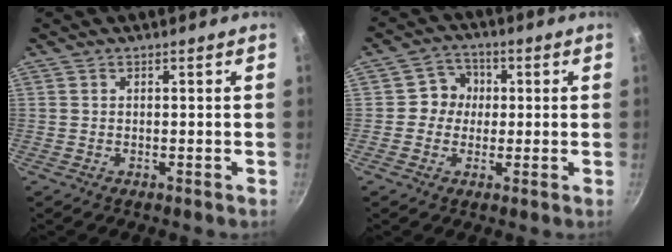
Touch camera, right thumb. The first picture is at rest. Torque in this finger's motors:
{"motor_torque": [-0.53, 0.04, 0.37, 0.22, -0.01]}